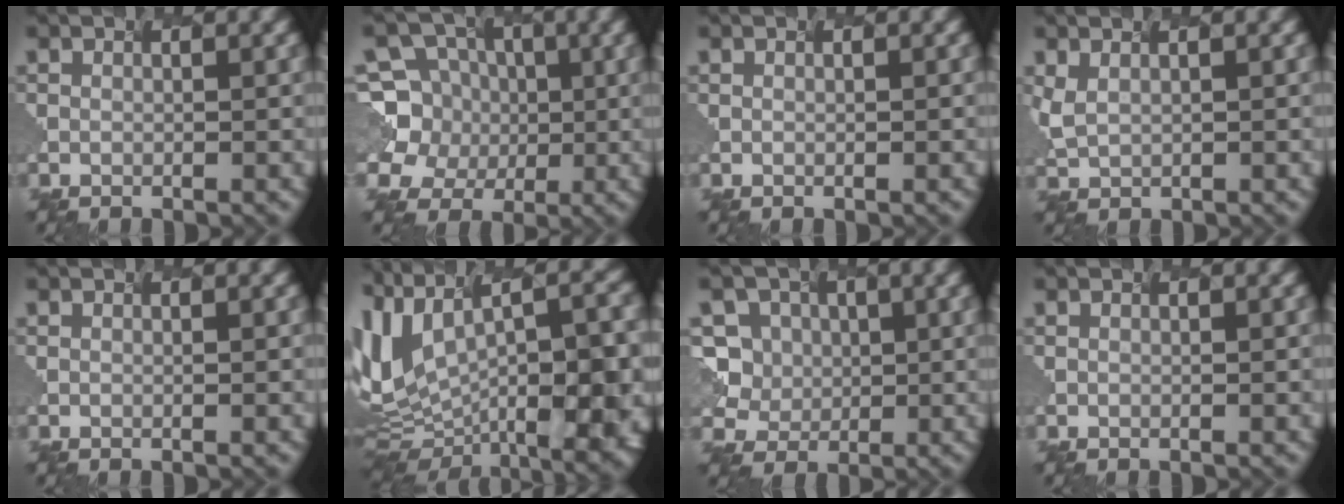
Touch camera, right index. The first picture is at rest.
{"total": 6.0, "force": [0.0, 5.8, 1.4], "torque": [-0.034, 0.013, -0.020]}
{"total": 0.6, "force": [0.1, 0.3, 0.5], "torque": [0.000, 0.000, -0.003]}
{"total": 1.3, "force": [0.8, 0.6, 0.8], "torque": [-0.036, 0.000, 0.031]}
{"total": 1.2, "force": [0.1, 0.6, 1.1], "torque": [0.003, 0.003, -0.011]}
{"total": 14.4, "force": [1.9, 7.6, 12.0], "torque": [-0.238, 0.005, 0.068]}
{"total": 4.6, "force": [0.6, 4.4, 1.2], "torque": [-0.019, 0.004, 0.016]}
{"total": 0.9, "force": [0.1, 0.4, 0.8], "torque": [0.000, 0.002, -0.008]}